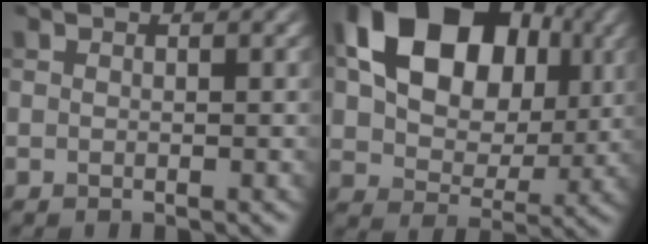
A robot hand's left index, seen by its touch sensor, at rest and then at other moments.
{"total": 14.8, "force": [4.5, 10.1, 9.9], "torque": [-0.163, 0.019, 0.067]}